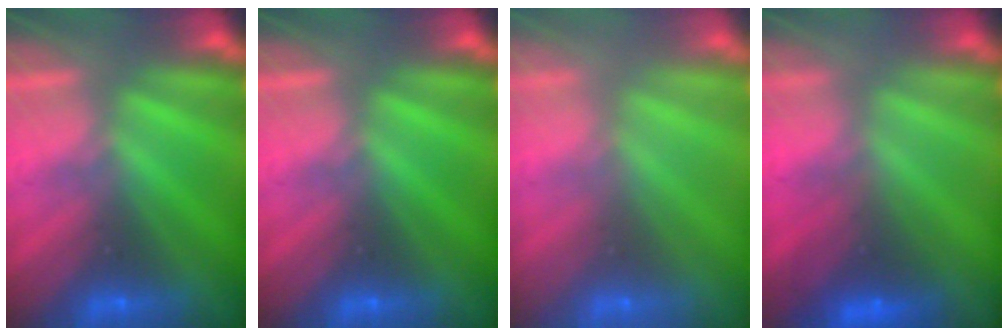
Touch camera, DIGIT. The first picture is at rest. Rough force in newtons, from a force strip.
{"total": 0.0}
{"total": 2.8}
{"total": 2.9}